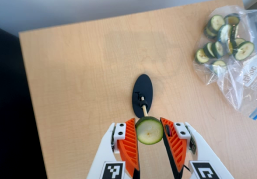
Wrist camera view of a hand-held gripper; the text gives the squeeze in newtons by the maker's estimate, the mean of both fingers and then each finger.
{"total": 8.5, "left": 8.2, "right": 8.8}